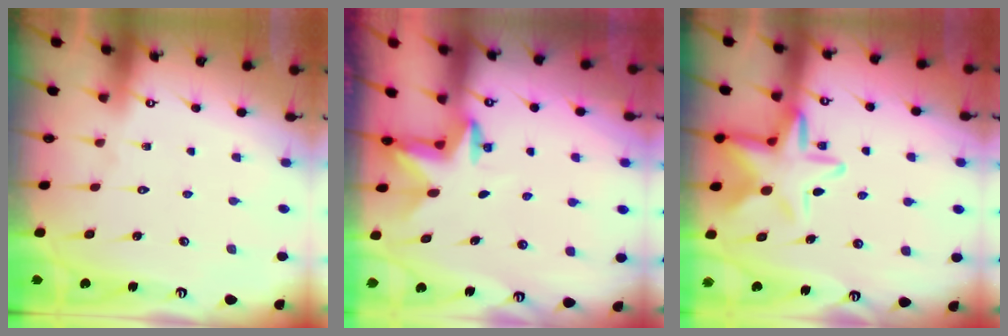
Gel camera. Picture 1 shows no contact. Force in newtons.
{"total": 2.8, "press": 2.8, "slide": 0.7}
{"total": 13.0, "press": 12.9, "slide": 1.5}